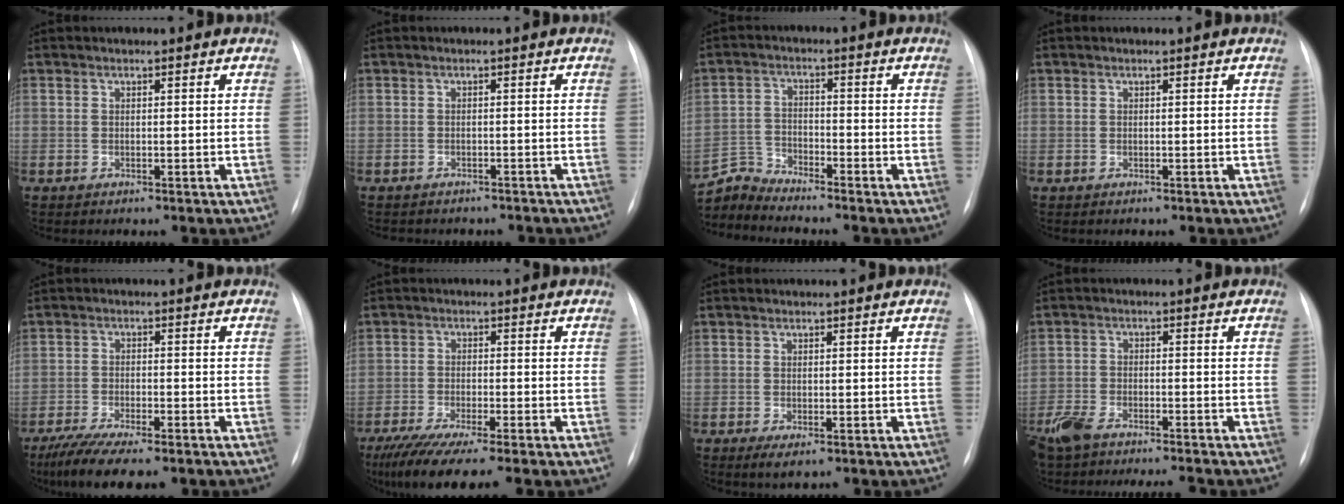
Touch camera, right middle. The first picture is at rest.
{"total": 6.0, "force": [-5.4, 2.2, 1.5], "torque": [-0.014, 0.005, -0.059]}
{"total": 5.2, "force": [-5.0, -0.9, -1.2], "torque": [0.012, -0.004, -0.099]}
{"total": 0.0}
{"total": 10.1, "force": [-7.8, 2.1, 6.2], "torque": [-0.101, -0.020, -0.123]}
{"total": 10.6, "force": [-8.0, 0.7, 6.9], "torque": [-0.110, -0.025, -0.130]}
{"total": 2.0, "force": [-1.0, 0.6, 1.6], "torque": [-0.022, -0.004, -0.012]}
{"total": 10.4, "force": [-8.8, 2.3, 5.0], "torque": [-0.089, -0.009, -0.141]}